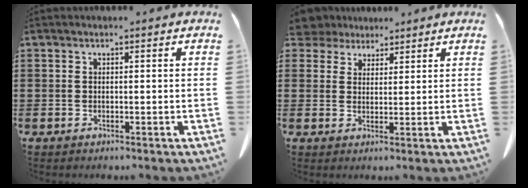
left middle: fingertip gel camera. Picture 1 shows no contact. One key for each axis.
{"total": 3.8, "fx": 3.1, "fy": 2.1, "fz": 0.5, "tx": -0.029, "ty": 0.001, "tz": 0.059}